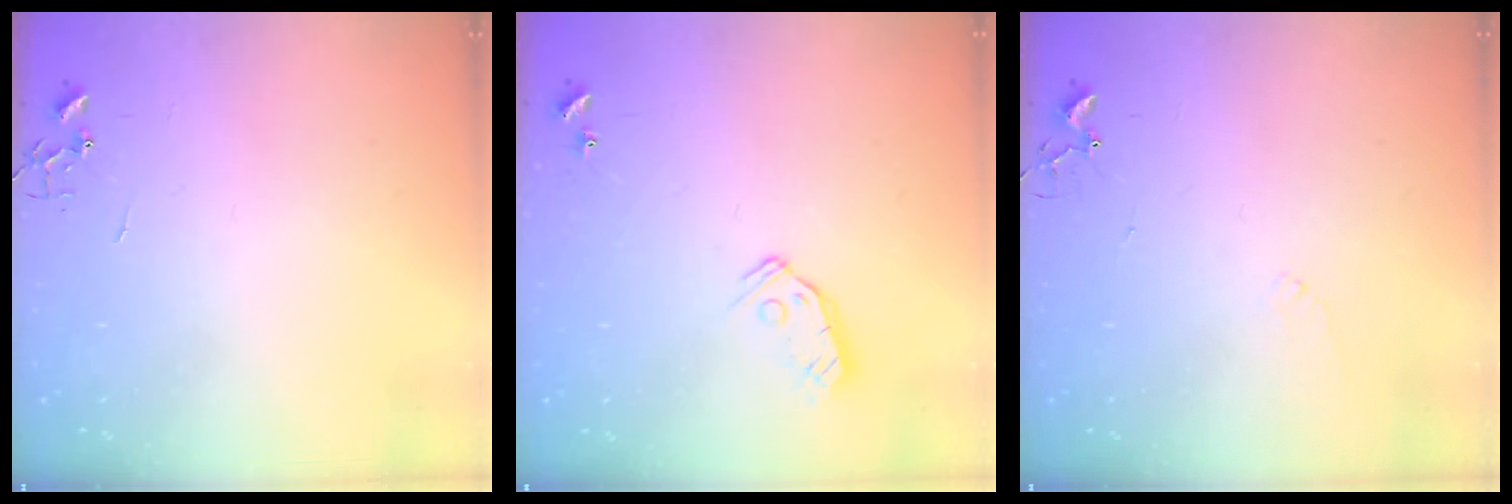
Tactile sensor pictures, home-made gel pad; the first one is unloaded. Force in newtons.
{"total": 7.5, "press": 7.5, "slide": 0.4}
{"total": 5.5, "press": 5.5, "slide": 0.8}